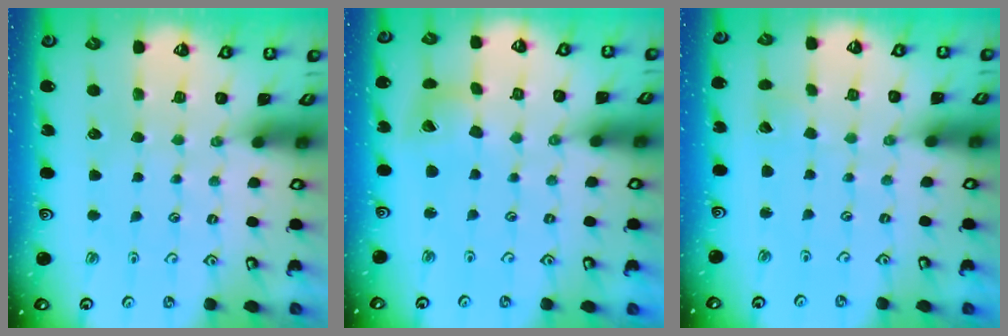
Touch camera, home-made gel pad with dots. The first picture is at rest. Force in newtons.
{"total": 9.8, "press": 9.8, "slide": 1.3}
{"total": 2.4, "press": 2.4, "slide": 0.2}